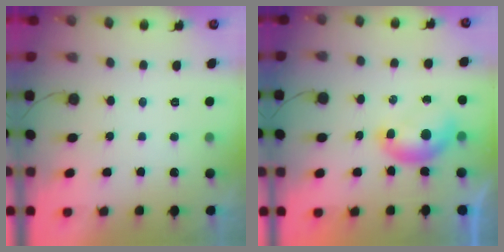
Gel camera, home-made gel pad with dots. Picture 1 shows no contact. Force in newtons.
{"total": 6.7, "press": 6.6, "slide": 0.9}